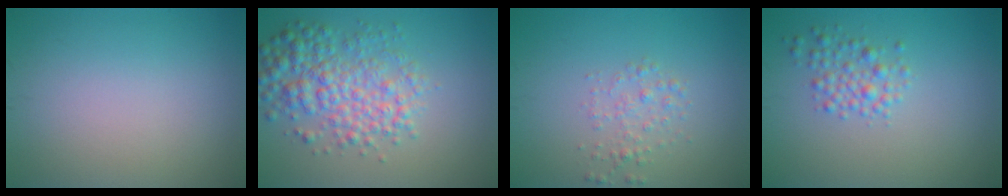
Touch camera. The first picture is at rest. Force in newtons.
{"total": 5.5, "press": 5.5, "slide": 0.1}
{"total": 1.7, "press": 1.7, "slide": 0.1}
{"total": 2.3, "press": 2.3, "slide": 0.1}